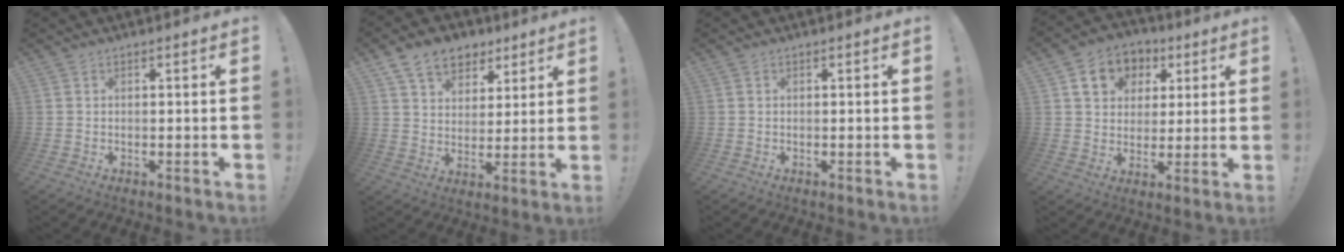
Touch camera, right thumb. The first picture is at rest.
{"total": 12.4, "force": [7.3, 8.6, 5.1], "torque": [-0.072, -0.037, 0.141]}
{"total": 0.0}
{"total": 11.6, "force": [4.8, 9.5, 4.5], "torque": [-0.059, -0.017, 0.094]}